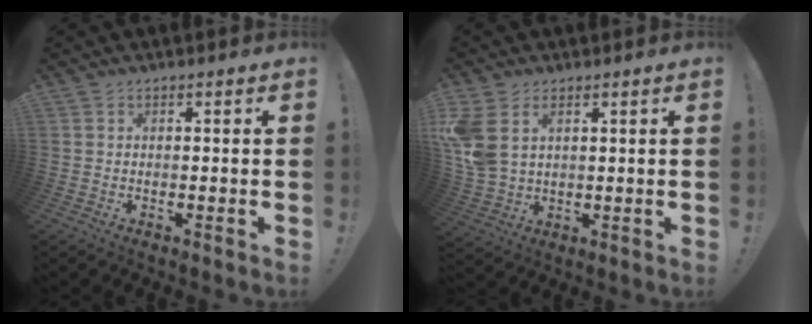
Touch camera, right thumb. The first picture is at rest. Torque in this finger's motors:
{"motor_torque": [0.19, 0.20, 0.15, 0.17, 0.27]}